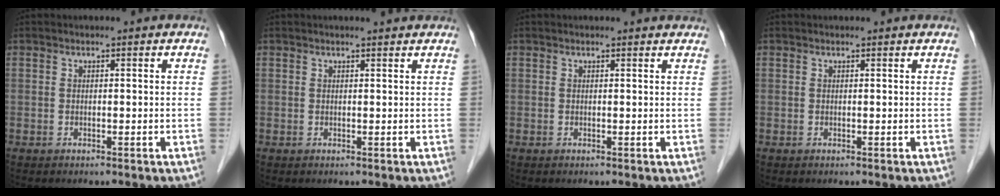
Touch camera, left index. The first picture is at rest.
{"total": 2.1, "force": [2.0, 0.0, 0.7], "torque": [-0.014, 0.004, 0.023]}
{"total": 3.1, "force": [3.1, 0.2, 0.6], "torque": [-0.011, 0.016, 0.029]}
{"total": 1.3, "force": [1.3, 0.2, 0.3], "torque": [-0.009, 0.015, 0.017]}